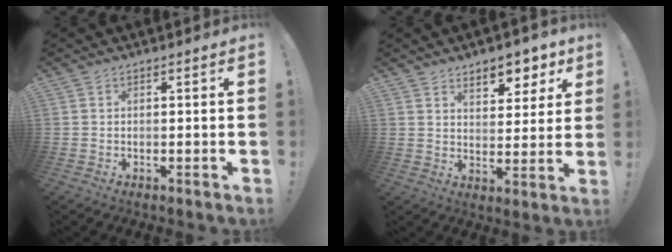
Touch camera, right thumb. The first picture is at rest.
{"total": 7.9, "force": [5.9, 4.4, 2.8], "torque": [-0.014, -0.054, 0.107]}